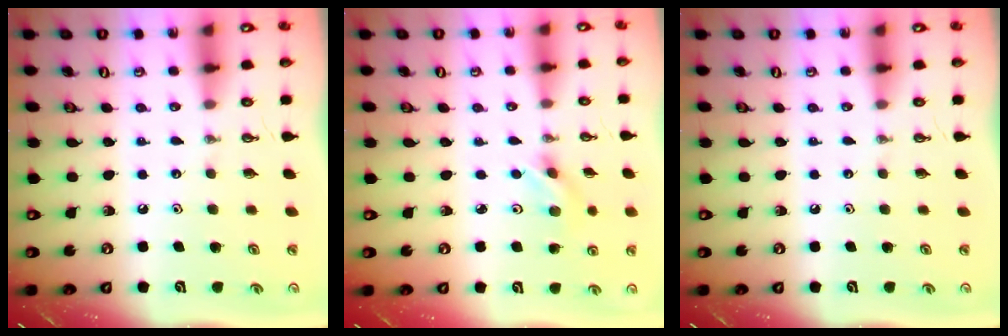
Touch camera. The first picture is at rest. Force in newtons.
{"total": 2.9, "press": 2.8, "slide": 0.8}
{"total": 0.0}